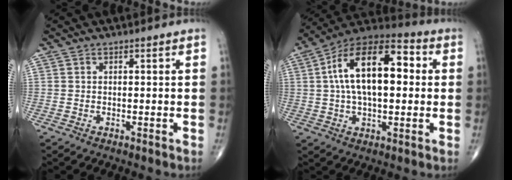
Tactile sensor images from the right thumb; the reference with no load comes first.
{"total": 19.0, "force": [2.7, 9.6, 16.2], "torque": [-0.262, 0.033, 0.034]}